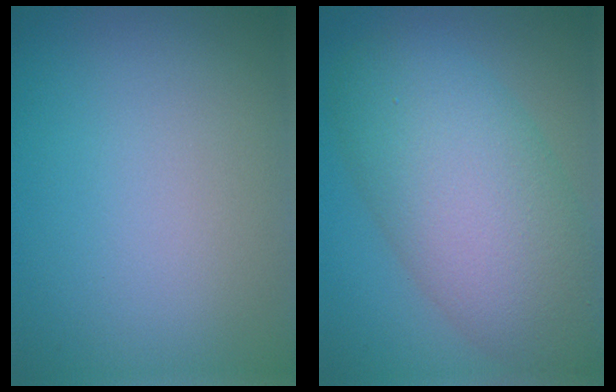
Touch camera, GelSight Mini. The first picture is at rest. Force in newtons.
{"total": 9.9, "press": 9.8, "slide": 0.6}